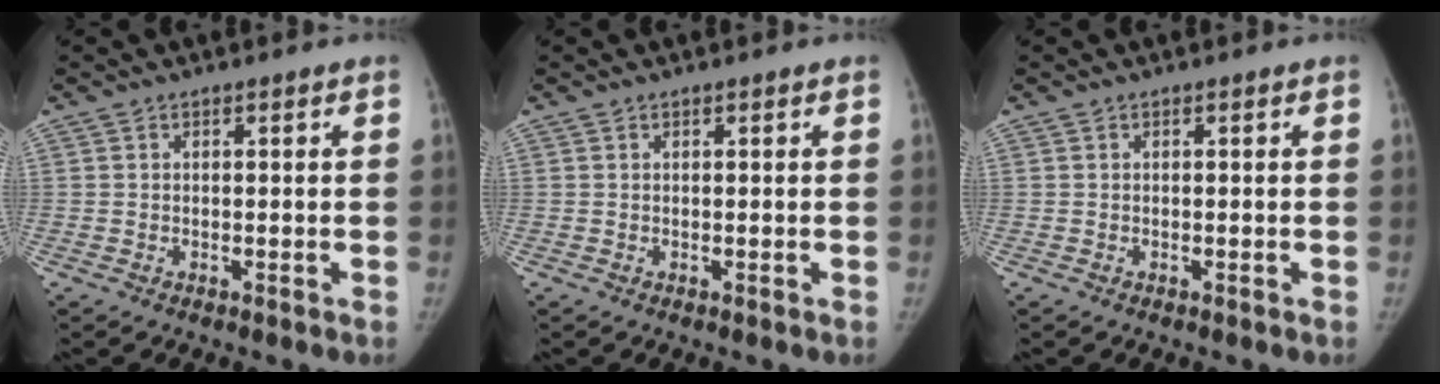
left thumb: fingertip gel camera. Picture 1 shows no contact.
{"total": 0.0}
{"total": 0.0}